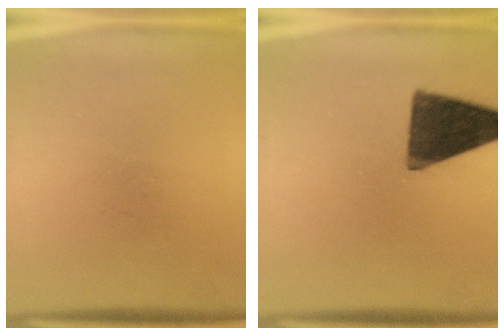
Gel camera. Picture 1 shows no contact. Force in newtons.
{"total": 14.5}